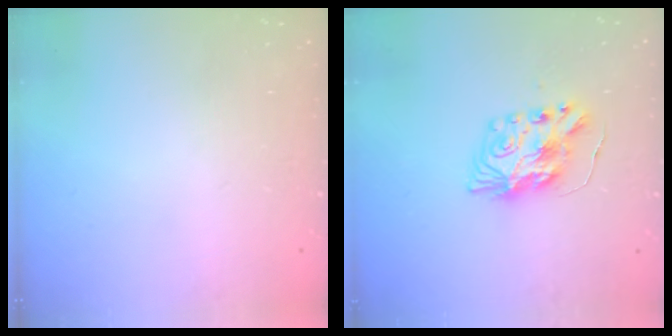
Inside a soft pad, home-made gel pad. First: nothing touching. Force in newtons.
{"total": 9.1, "press": 9.1, "slide": 0.6}